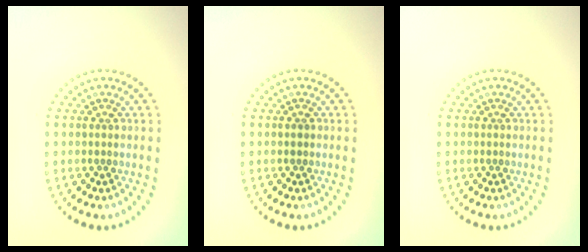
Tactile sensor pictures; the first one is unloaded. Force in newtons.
{"total": 0.6, "press": 0.6, "slide": 0.1}
{"total": 0.0}